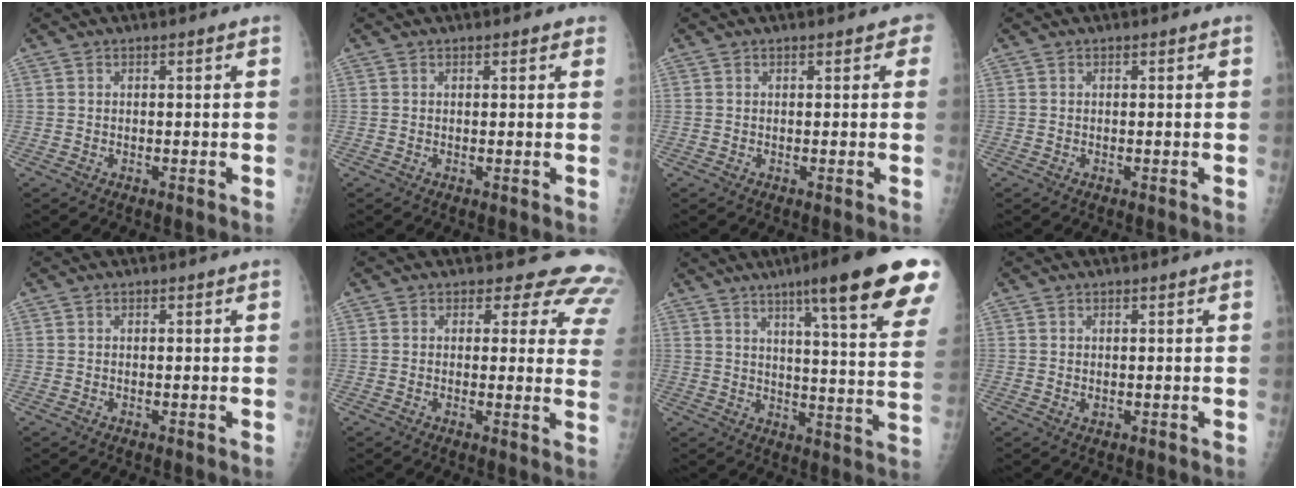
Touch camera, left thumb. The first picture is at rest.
{"total": 1.2, "force": [0.9, 0.5, 0.5], "torque": [0.000, 0.000, 0.008]}
{"total": 1.6, "force": [0.9, 1.0, 1.0], "torque": [0.007, 0.001, 0.006]}
{"total": 0.0}
{"total": 0.0}
{"total": 11.5, "force": [9.4, 5.8, 3.2], "torque": [0.018, -0.047, 0.070]}
{"total": 22.4, "force": [14.2, 2.2, 17.1], "torque": [-0.216, -0.056, 0.185]}
{"total": 0.9, "force": [0.2, 0.5, 0.6], "torque": [-0.007, -0.003, 0.008]}